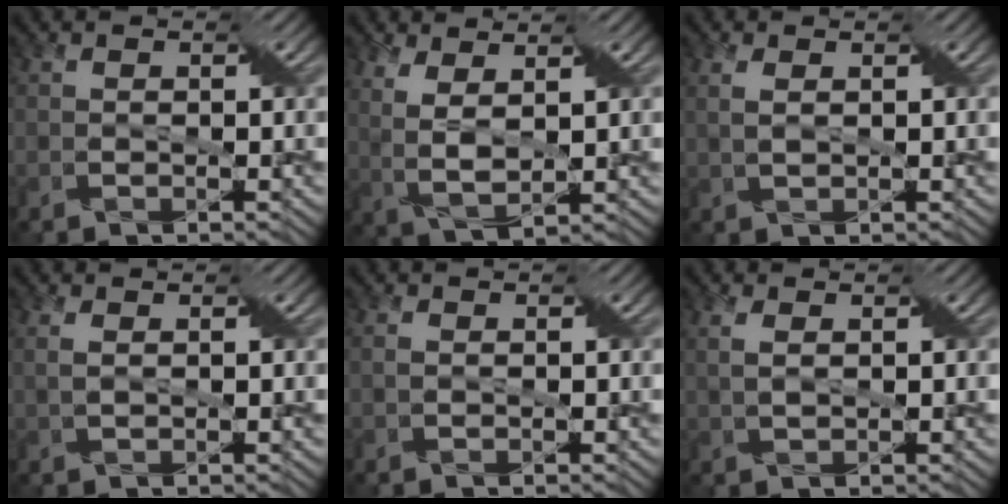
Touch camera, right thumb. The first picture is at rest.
{"total": 5.2, "force": [2.4, 1.9, 4.2], "torque": [-0.106, 0.002, 0.050]}
{"total": 1.8, "force": [0.7, 0.7, 1.5], "torque": [-0.040, 0.004, 0.018]}
{"total": 1.6, "force": [0.6, 0.6, 1.3], "torque": [-0.034, 0.003, 0.016]}
{"total": 1.1, "force": [0.2, 0.8, 0.8], "torque": [-0.018, 0.004, 0.005]}
{"total": 2.2, "force": [0.8, 0.9, 1.8], "torque": [-0.047, 0.006, 0.018]}